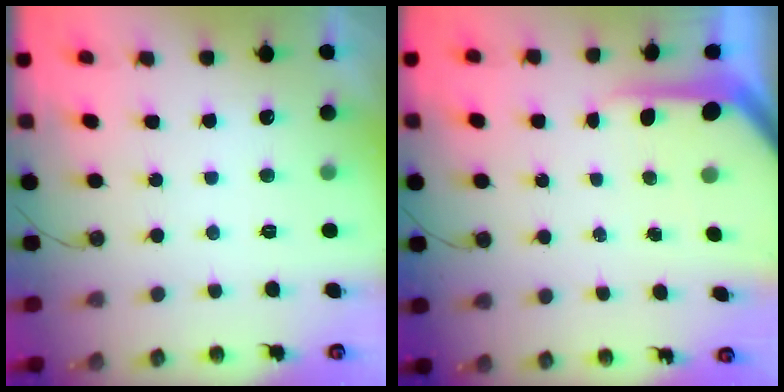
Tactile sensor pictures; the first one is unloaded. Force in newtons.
{"total": 7.2, "press": 7.2, "slide": 0.7}